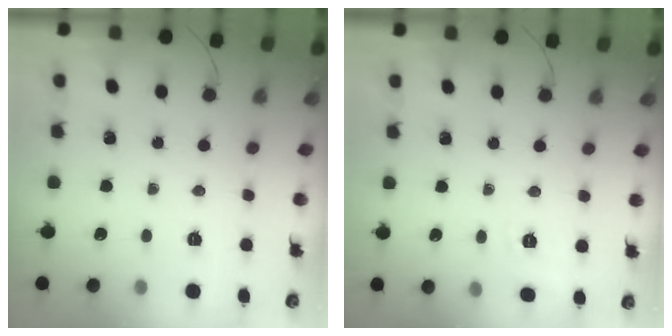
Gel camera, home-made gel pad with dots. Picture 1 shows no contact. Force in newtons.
{"total": 2.4, "press": 1.1, "slide": 2.1}